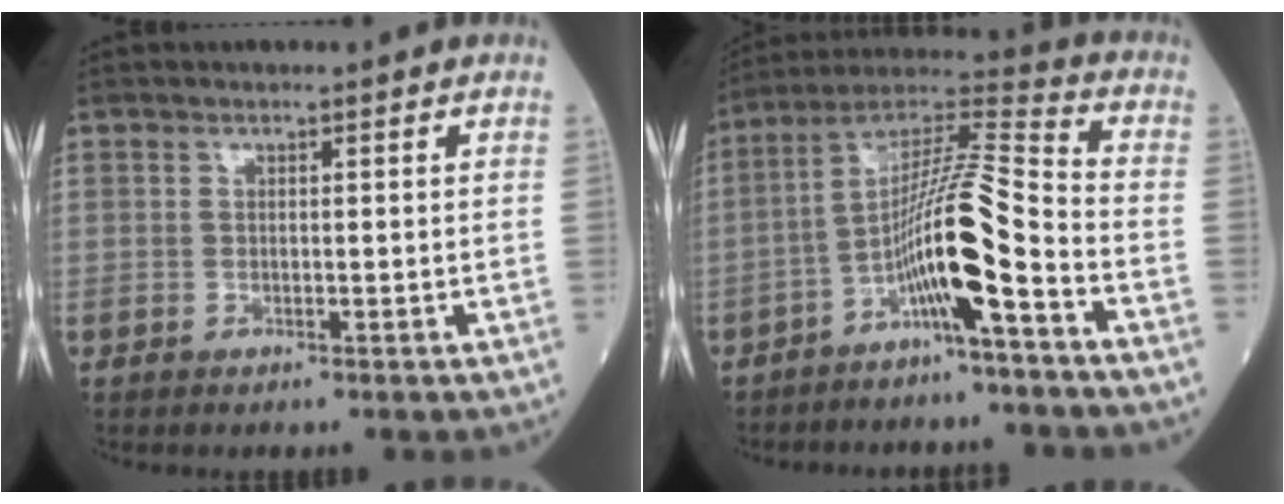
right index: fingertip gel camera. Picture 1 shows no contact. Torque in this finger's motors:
{"motor_torque": [1.85, -0.29, 1.05, 0.21]}